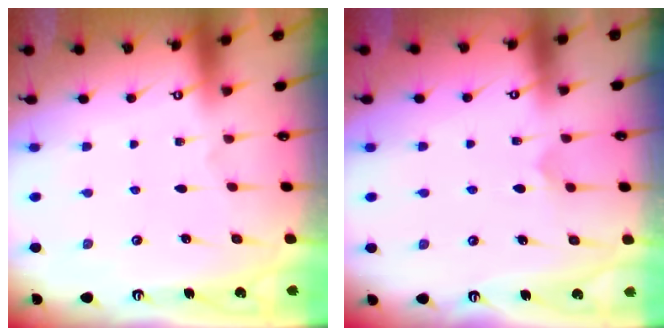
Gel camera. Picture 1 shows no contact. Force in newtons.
{"total": 5.8, "press": 5.8, "slide": 0.2}